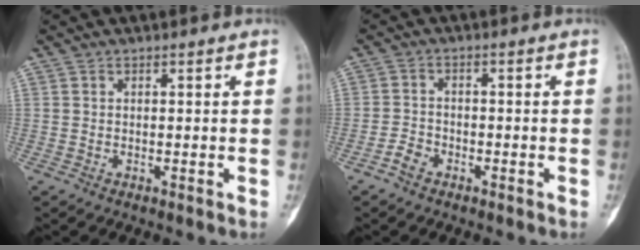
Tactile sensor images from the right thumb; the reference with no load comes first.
{"total": 2.9, "force": [-2.0, 1.8, 1.2], "torque": [-0.021, 0.012, -0.039]}